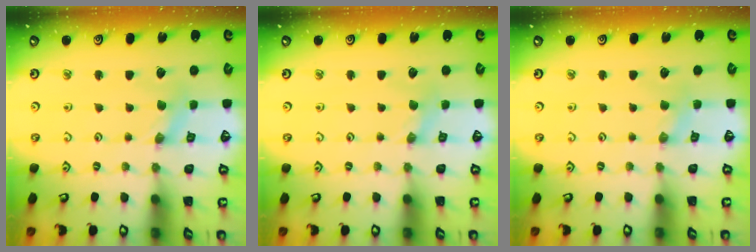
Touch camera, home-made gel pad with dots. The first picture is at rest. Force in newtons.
{"total": 0.8, "press": 0.8, "slide": 0.2}
{"total": 1.6, "press": 1.6, "slide": 0.3}